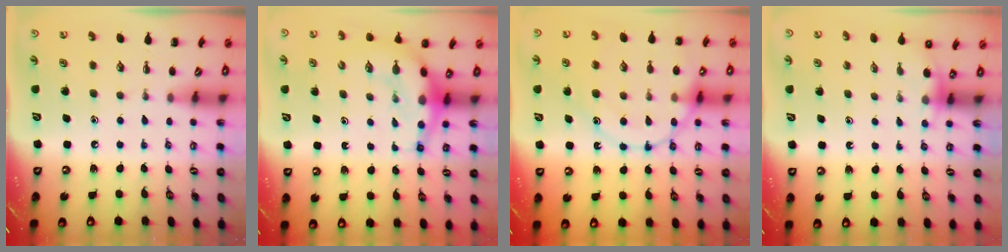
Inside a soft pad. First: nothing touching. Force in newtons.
{"total": 9.3, "press": 9.0, "slide": 2.2}
{"total": 17.3, "press": 17.2, "slide": 1.9}
{"total": 3.9, "press": 3.7, "slide": 1.2}